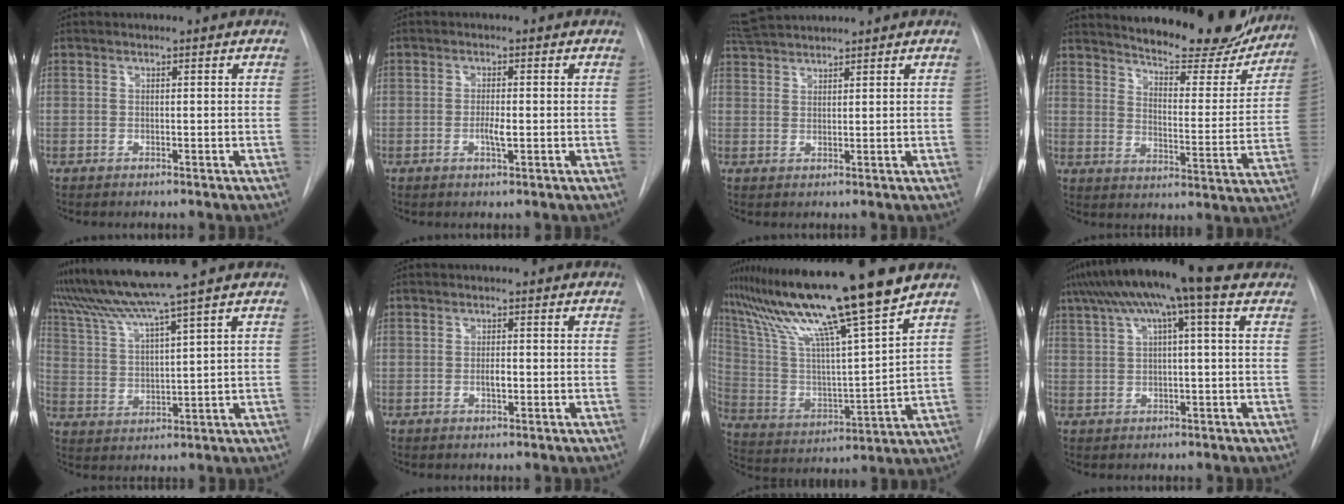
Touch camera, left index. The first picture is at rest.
{"total": 2.1, "force": [-0.4, 0.4, 2.0], "torque": [-0.040, -0.001, -0.008]}
{"total": 5.6, "force": [5.4, -0.1, 1.3], "torque": [-0.030, 0.033, 0.103]}
{"total": 21.4, "force": [19.4, 4.2, 7.9], "torque": [-0.113, -0.047, 0.249]}
{"total": 11.0, "force": [9.1, -2.4, 5.6], "torque": [-0.104, 0.012, 0.168]}
{"total": 1.5, "force": [-0.3, 0.5, 1.4], "torque": [-0.026, 0.000, -0.005]}
{"total": 19.1, "force": [15.2, -1.5, 11.5], "torque": [-0.207, -0.009, 0.271]}
{"total": 13.2, "force": [8.1, 1.4, 10.3], "torque": [-0.184, 0.060, 0.124]}